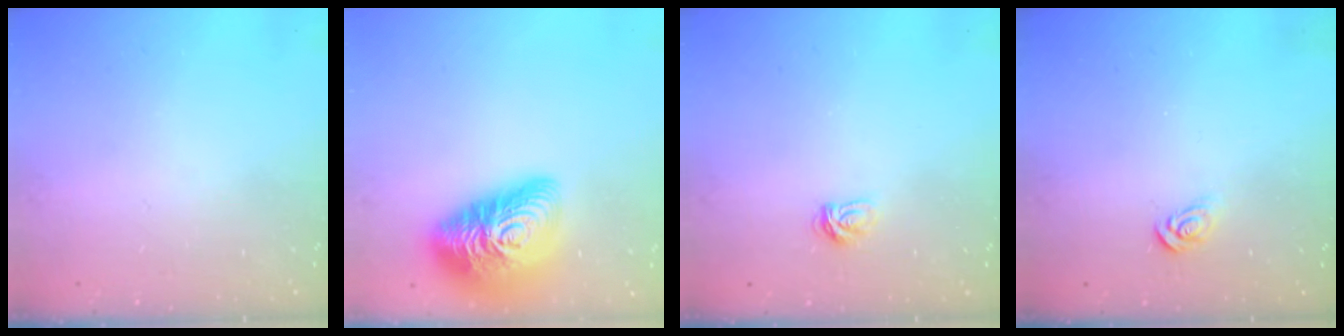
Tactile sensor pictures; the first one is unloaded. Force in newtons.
{"total": 23.0, "press": 23.0, "slide": 1.5}
{"total": 3.5, "press": 3.5, "slide": 0.4}
{"total": 3.7, "press": 3.7, "slide": 0.2}